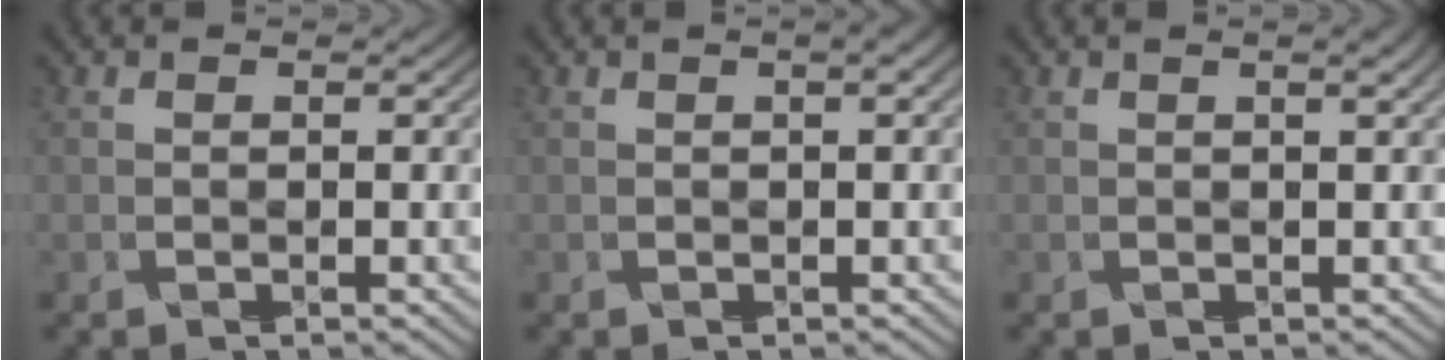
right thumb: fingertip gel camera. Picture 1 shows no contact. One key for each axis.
{"total": 1.6, "fx": 0.3, "fy": 0.6, "fz": 1.5, "tx": -0.028, "ty": 0.000, "tz": 0.005}
{"total": 1.5, "fx": 0.5, "fy": 0.3, "fz": 1.4, "tx": -0.028, "ty": 0.002, "tz": 0.012}